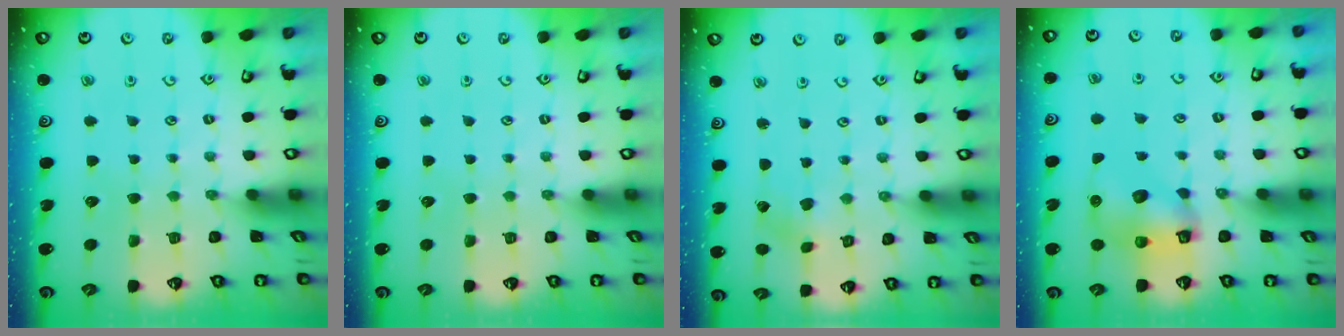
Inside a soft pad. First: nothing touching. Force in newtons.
{"total": 0.0}
{"total": 1.2, "press": 1.2, "slide": 0.2}
{"total": 8.5, "press": 8.4, "slide": 0.7}